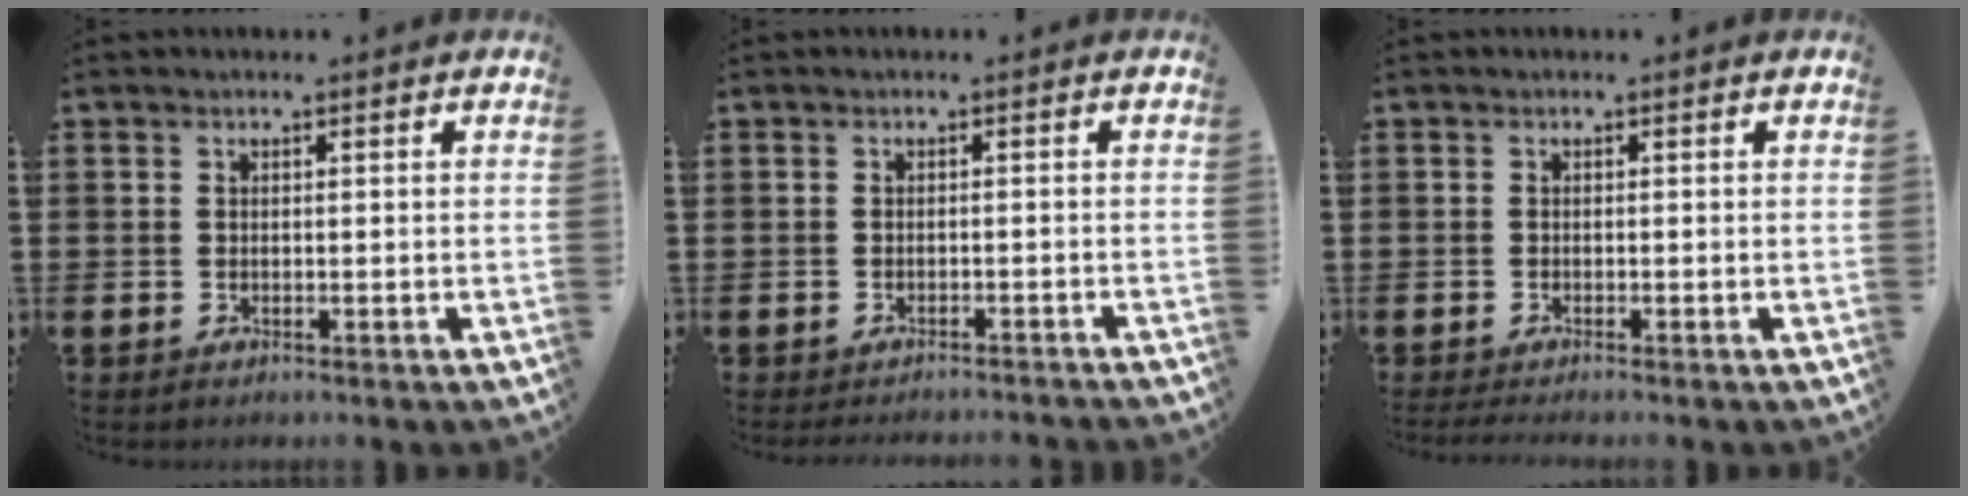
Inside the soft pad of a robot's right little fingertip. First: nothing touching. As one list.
[{"total": 1.4, "force": [-1.4, -0.2, 0.0], "torque": [-0.001, 0.003, -0.028]}, {"total": 0.9, "force": [-0.8, -0.1, 0.5], "torque": [-0.007, -0.002, -0.016]}]